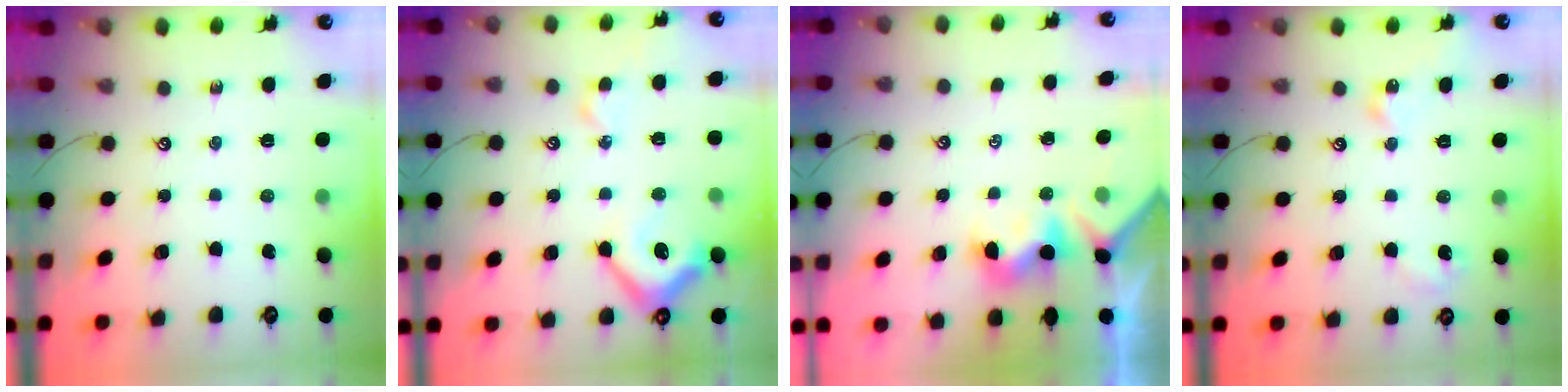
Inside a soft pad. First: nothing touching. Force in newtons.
{"total": 9.0, "press": 8.8, "slide": 1.8}
{"total": 1.5, "press": 1.3, "slide": 0.8}
{"total": 9.1, "press": 9.1, "slide": 0.7}